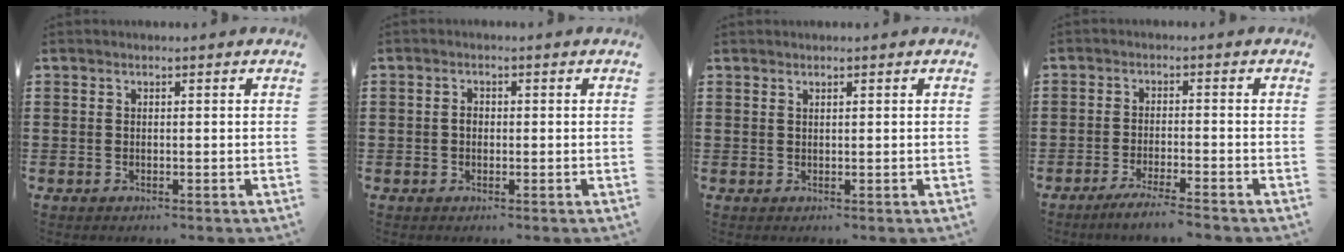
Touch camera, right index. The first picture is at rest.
{"total": 1.3, "force": [-0.2, 0.9, 0.9], "torque": [-0.018, 0.003, -0.004]}
{"total": 0.5, "force": [0.5, 0.1, 0.2], "torque": [-0.006, 0.000, 0.010]}
{"total": 3.1, "force": [-2.8, -0.5, 1.2], "torque": [-0.020, -0.004, -0.053]}